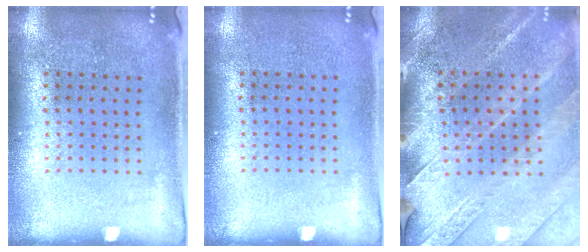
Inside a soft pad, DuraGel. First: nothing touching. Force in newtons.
{"total": 0.0}
{"total": 3.0, "press": 3.0, "slide": 0.4}